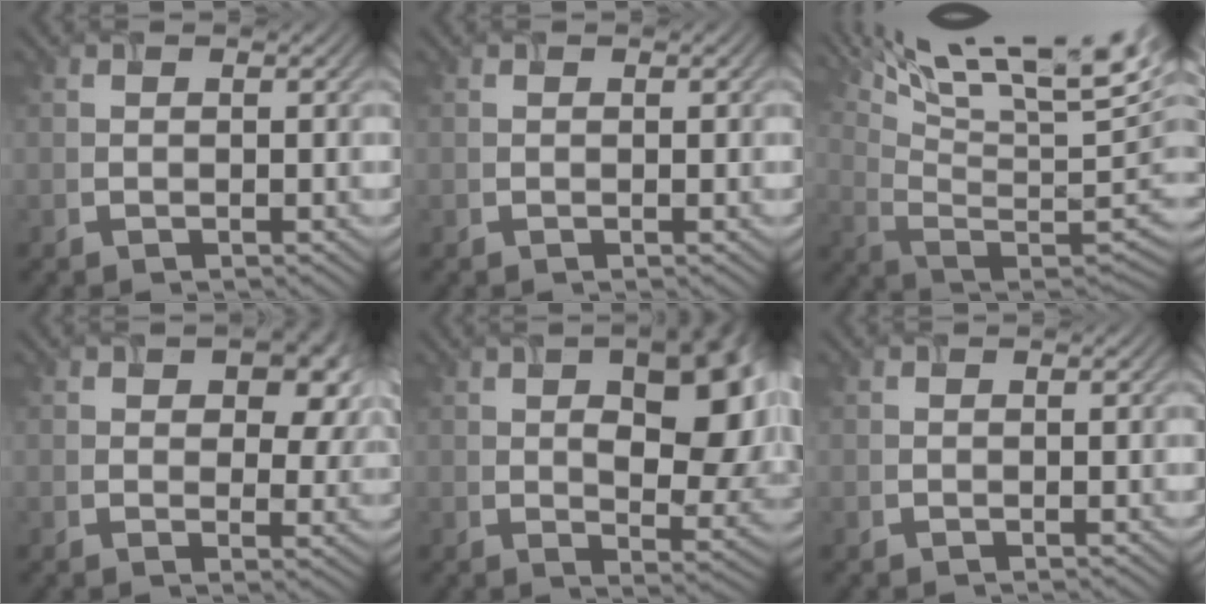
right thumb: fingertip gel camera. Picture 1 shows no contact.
{"total": 0.0}
{"total": 17.8, "force": [10.4, 4.6, 13.7], "torque": [-0.228, 0.005, 0.168]}
{"total": 8.1, "force": [3.6, 4.9, 5.3], "torque": [-0.083, -0.003, 0.067]}
{"total": 14.4, "force": [3.4, 7.4, 11.9], "torque": [-0.146, 0.011, 0.045]}
{"total": 0.0}